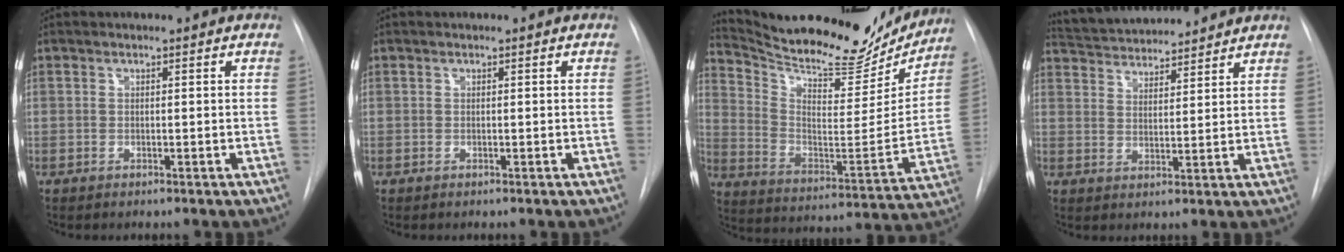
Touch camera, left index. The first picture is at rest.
{"total": 0.0}
{"total": 24.4, "force": [22.4, 5.3, 8.1], "torque": [-0.133, -0.051, 0.322]}
{"total": 13.1, "force": [12.4, 2.2, 3.6], "torque": [-0.064, 0.028, 0.196]}